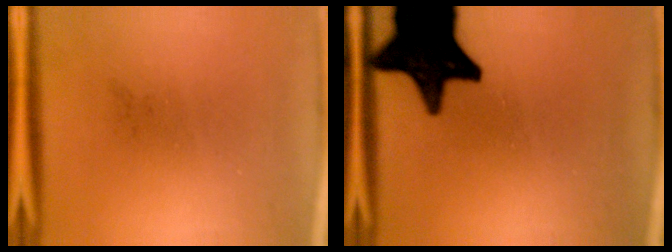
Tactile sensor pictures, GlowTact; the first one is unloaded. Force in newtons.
{"total": 19.0}